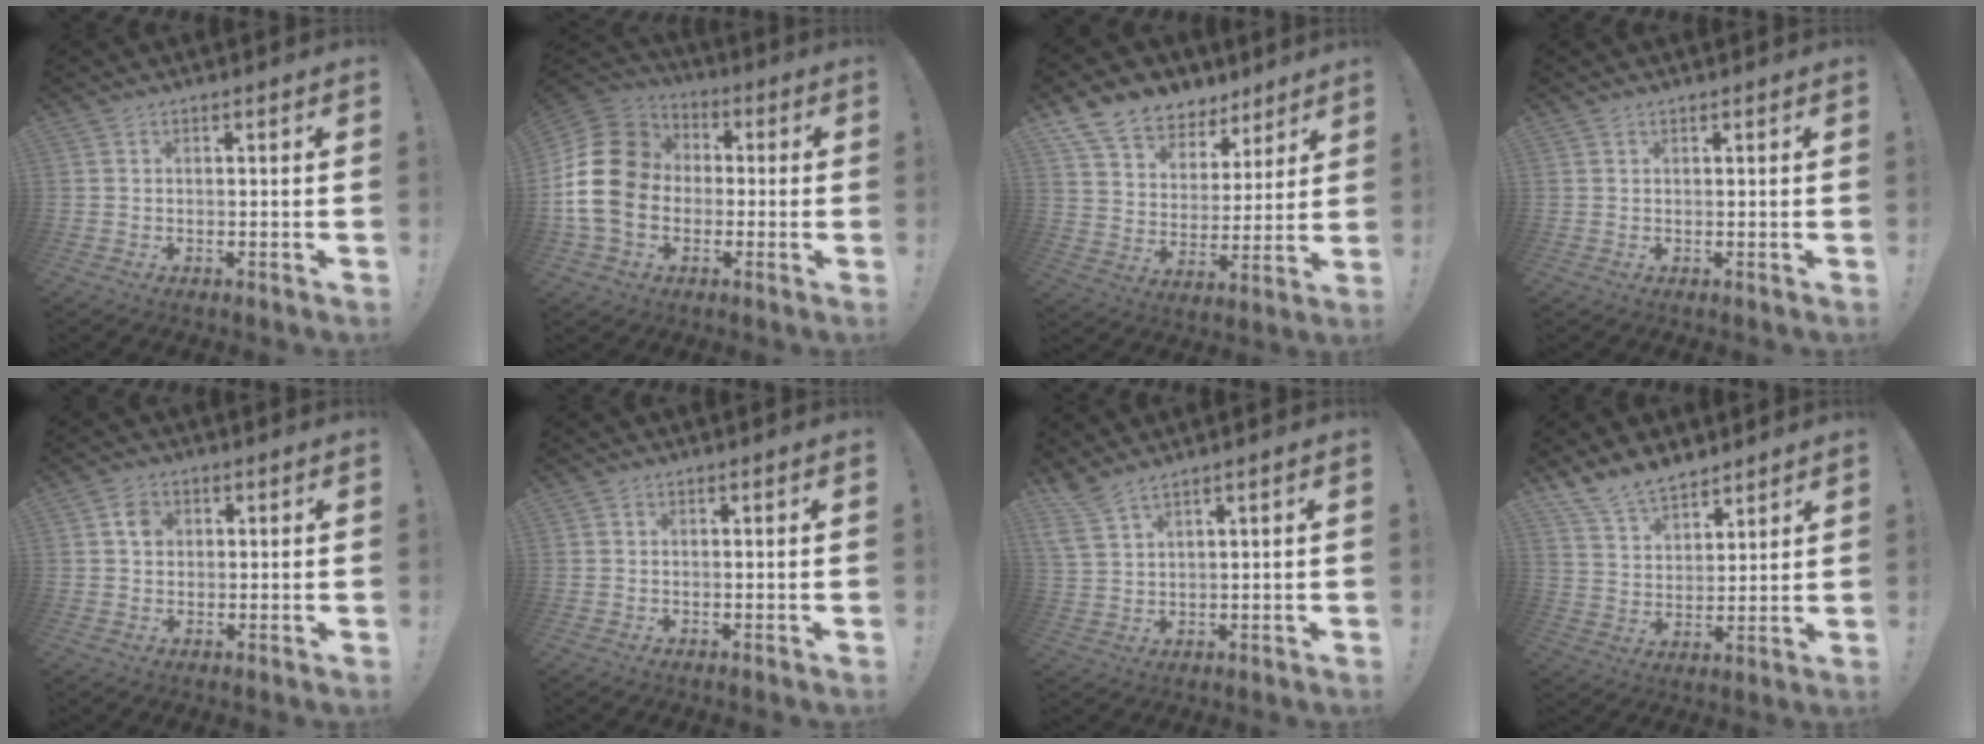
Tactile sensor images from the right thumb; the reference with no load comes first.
{"total": 18.4, "force": [-0.7, 15.1, 10.6], "torque": [-0.194, 0.022, -0.003]}
{"total": 12.4, "force": [9.2, 7.7, 3.2], "torque": [-0.064, -0.067, 0.176]}
{"total": 0.5, "force": [0.5, 0.2, -0.1], "torque": [0.004, -0.001, 0.009]}
{"total": 3.9, "force": [0.9, 3.5, 1.6], "torque": [-0.007, -0.001, 0.011]}
{"total": 0.0}
{"total": 5.5, "force": [4.5, 0.8, 3.1], "torque": [-0.066, -0.021, 0.087]}
{"total": 10.8, "force": [9.1, 5.0, 3.1], "torque": [-0.065, -0.060, 0.178]}